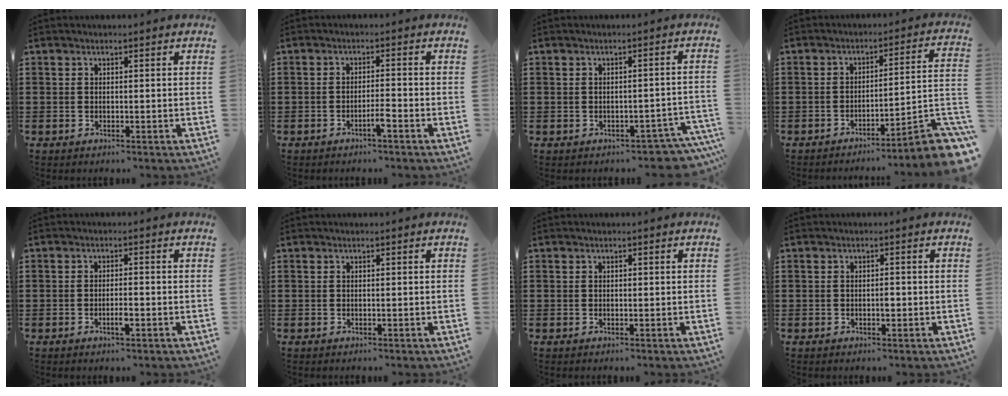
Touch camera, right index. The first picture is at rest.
{"total": 2.5, "force": [-1.6, 0.0, 1.9], "torque": [-0.034, 0.000, -0.029]}
{"total": 2.7, "force": [-2.6, 0.7, 0.4], "torque": [-0.012, 0.000, -0.054]}
{"total": 6.3, "force": [-4.4, 0.0, 4.4], "torque": [-0.062, -0.023, -0.089]}
{"total": 2.2, "force": [-1.0, 0.4, 2.0], "torque": [-0.035, 0.000, -0.017]}
{"total": 0.0}
{"total": 0.0}
{"total": 1.3, "force": [-0.3, 0.4, 1.2], "torque": [-0.021, -0.002, -0.005]}